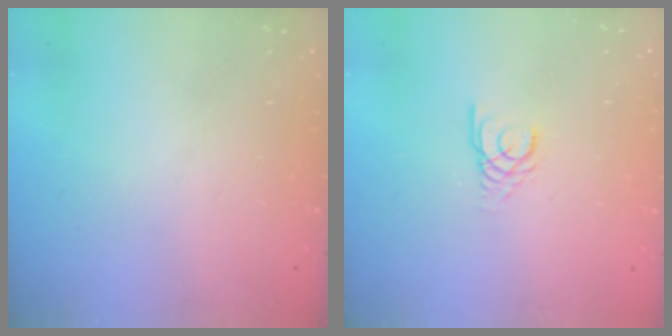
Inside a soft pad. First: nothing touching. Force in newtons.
{"total": 1.3, "press": 1.3, "slide": 0.2}